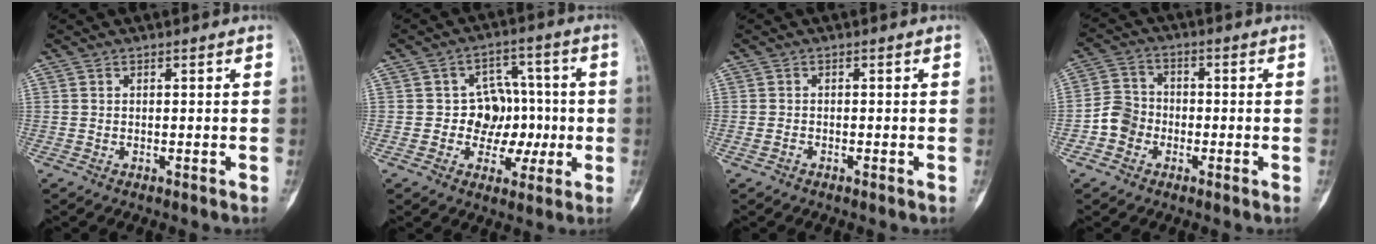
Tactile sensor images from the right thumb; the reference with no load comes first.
{"total": 9.7, "force": [-0.7, 8.1, 5.3], "torque": [-0.012, 0.028, -0.011]}
{"total": 0.7, "force": [-0.4, 0.4, 0.3], "torque": [-0.003, 0.001, -0.010]}
{"total": 6.1, "force": [-2.1, 5.3, 2.2], "torque": [-0.020, 0.021, -0.049]}